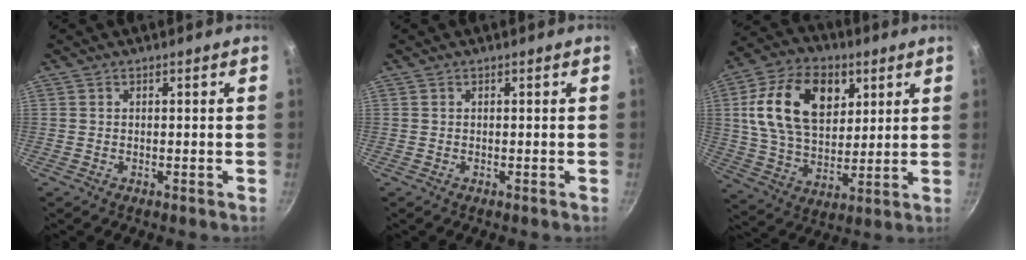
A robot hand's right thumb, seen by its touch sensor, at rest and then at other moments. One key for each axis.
{"total": 0.0}
{"total": 19.5, "fx": 6.2, "fy": 12.8, "fz": 13.4, "tx": -0.218, "ty": -0.009, "tz": 0.106}